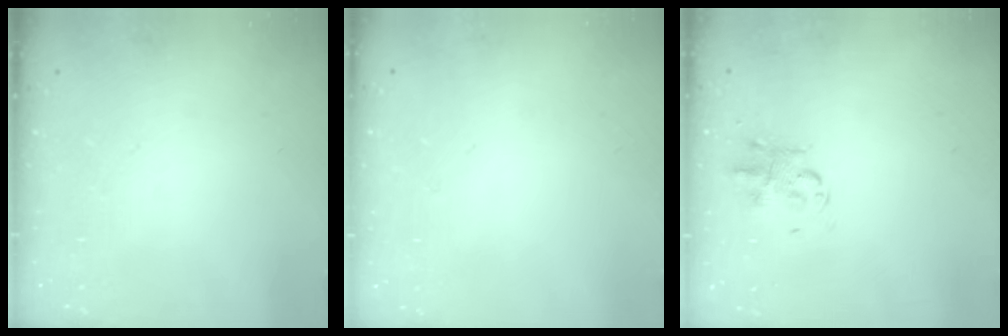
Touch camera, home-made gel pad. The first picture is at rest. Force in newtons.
{"total": 1.8, "press": 1.8, "slide": 0.2}
{"total": 2.8, "press": 2.8, "slide": 0.6}